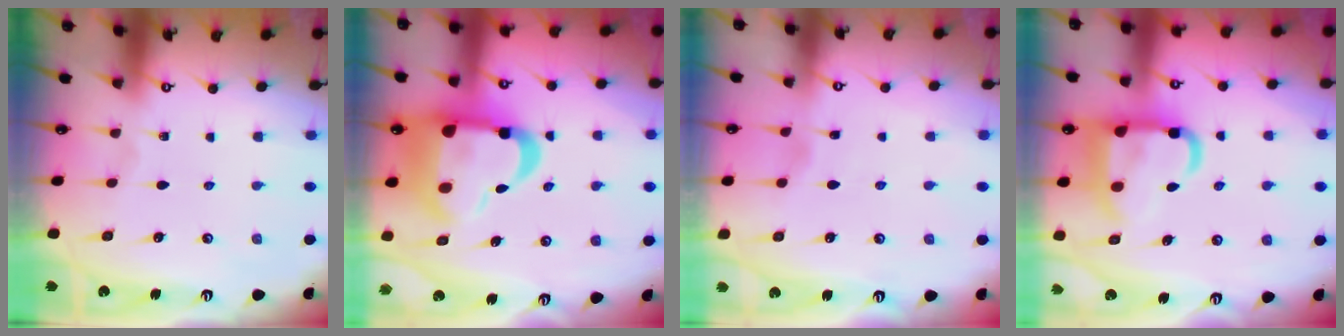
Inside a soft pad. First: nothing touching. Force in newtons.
{"total": 20.7, "press": 20.6, "slide": 2.4}
{"total": 3.0, "press": 2.9, "slide": 0.4}
{"total": 15.2, "press": 15.0, "slide": 1.8}